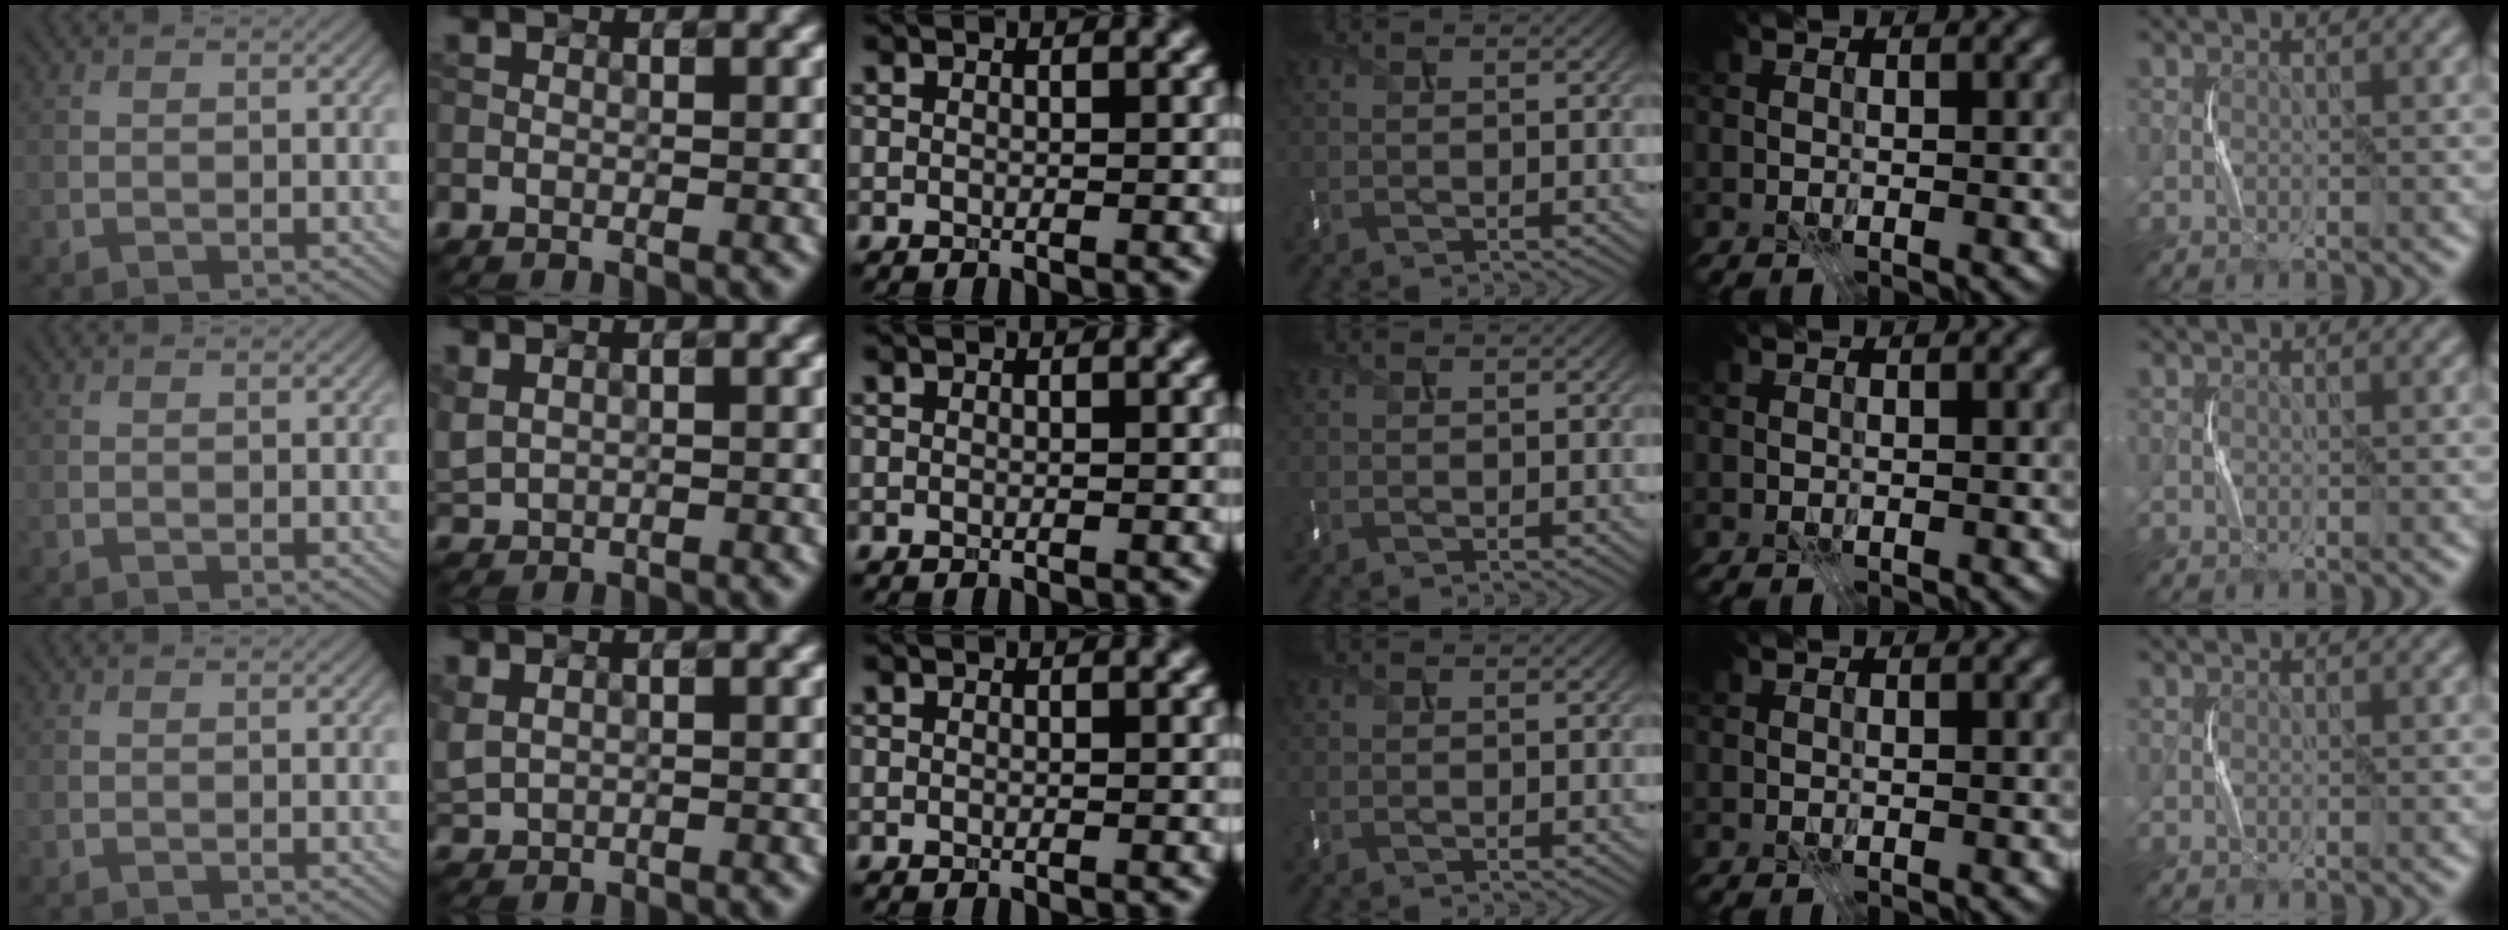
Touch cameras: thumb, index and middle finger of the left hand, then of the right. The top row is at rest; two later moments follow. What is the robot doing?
{"motion": "press", "object": "mouse"}